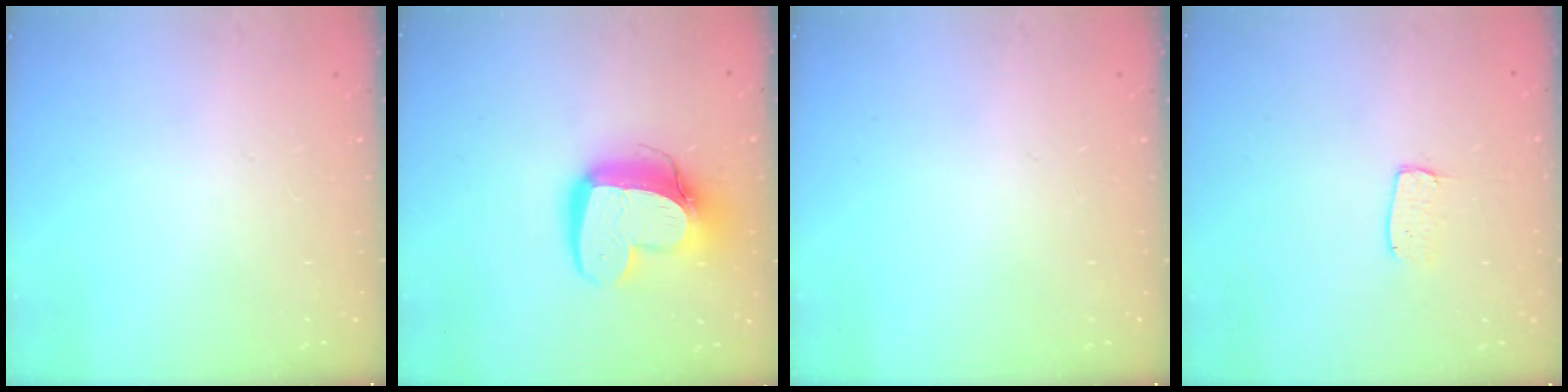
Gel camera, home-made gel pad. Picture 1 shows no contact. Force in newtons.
{"total": 15.2, "press": 15.2, "slide": 1.4}
{"total": 0.0}
{"total": 3.8, "press": 3.8, "slide": 0.3}